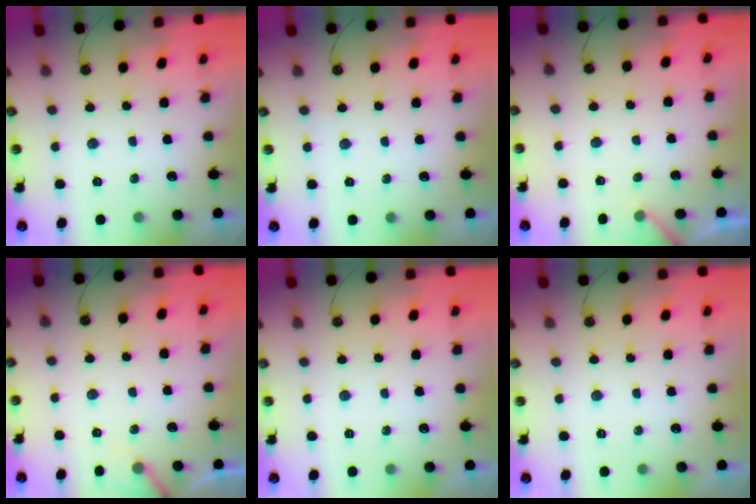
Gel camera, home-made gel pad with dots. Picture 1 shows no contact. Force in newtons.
{"total": 3.5, "press": 3.4, "slide": 0.3}
{"total": 4.4, "press": 4.4, "slide": 0.2}
{"total": 4.0, "press": 4.0, "slide": 0.2}
{"total": 0.0}
{"total": 0.0}